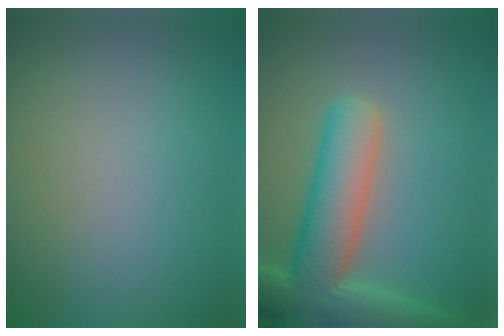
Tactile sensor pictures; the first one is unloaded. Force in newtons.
{"total": 9.0, "press": 9.0, "slide": 0.8}